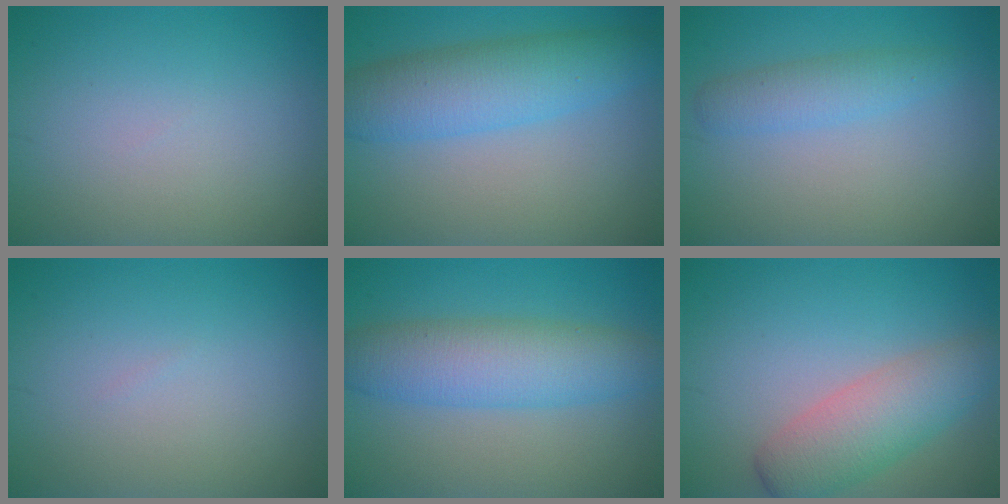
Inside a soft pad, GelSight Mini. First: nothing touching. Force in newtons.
{"total": 6.1, "press": 6.1, "slide": 0.1}
{"total": 2.5, "press": 2.5, "slide": 0.0}
{"total": 0.0}
{"total": 6.4, "press": 6.4, "slide": 0.1}
{"total": 5.1, "press": 5.1, "slide": 0.2}